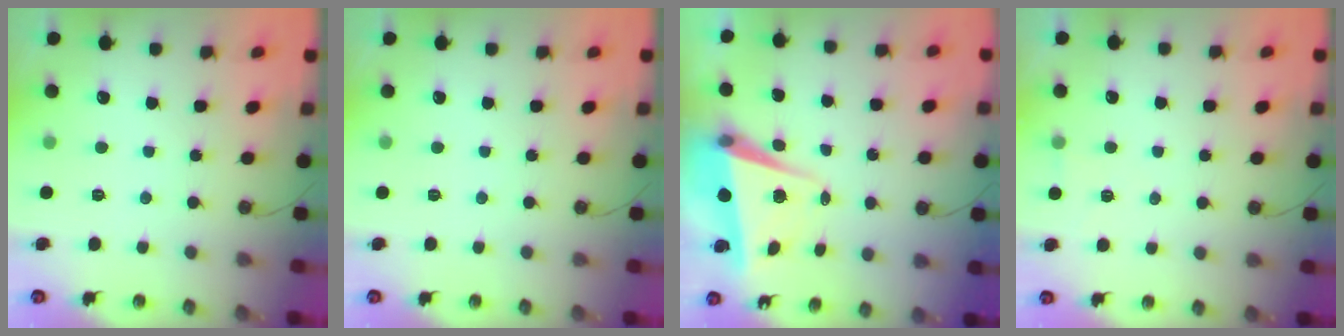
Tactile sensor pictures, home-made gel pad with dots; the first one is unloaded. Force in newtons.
{"total": 0.0}
{"total": 6.3, "press": 6.2, "slide": 0.9}
{"total": 5.0, "press": 2.7, "slide": 4.2}